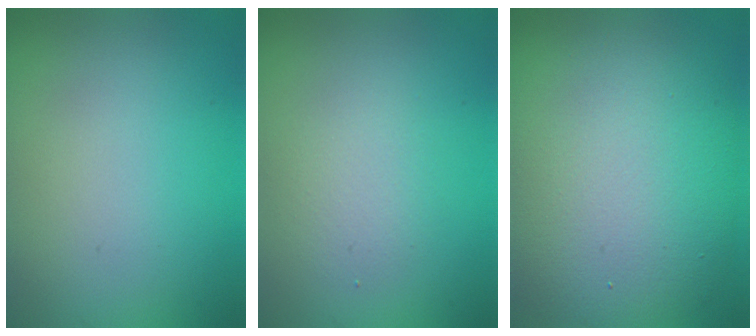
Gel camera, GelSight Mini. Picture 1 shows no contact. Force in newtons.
{"total": 2.2, "press": 2.2, "slide": 0.1}
{"total": 12.4, "press": 12.4, "slide": 0.5}